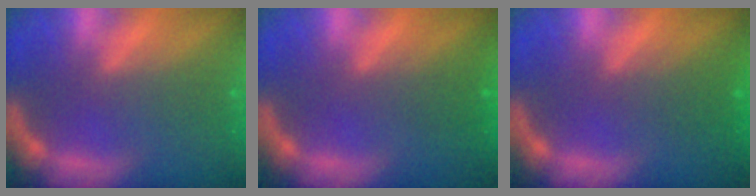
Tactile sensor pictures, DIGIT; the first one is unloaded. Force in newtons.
{"total": 1.5}
{"total": 2.0}